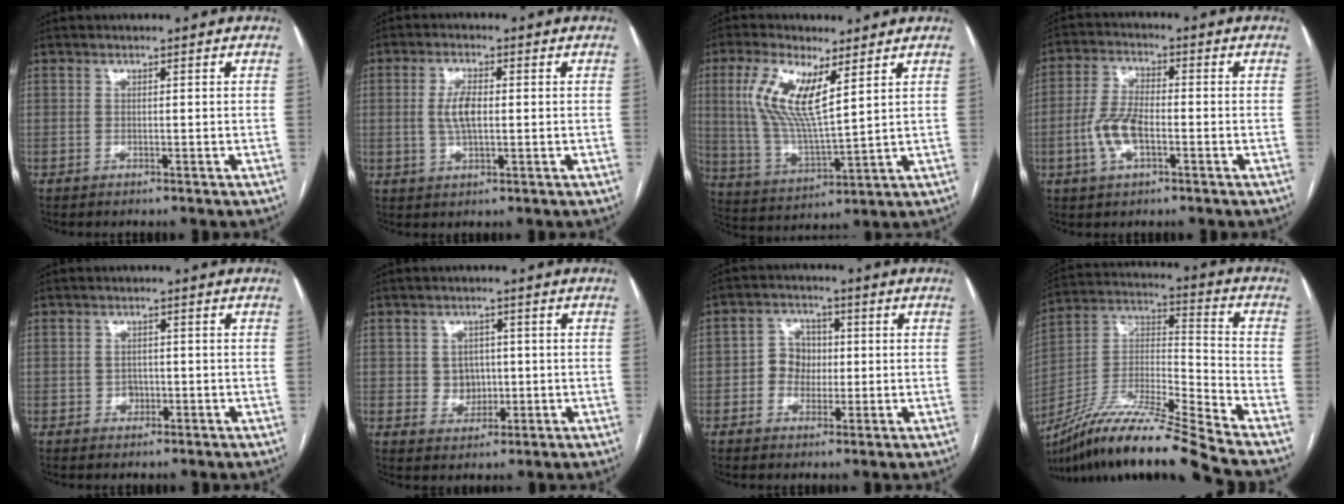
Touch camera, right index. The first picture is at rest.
{"total": 4.7, "force": [0.3, 1.6, 4.5], "torque": [-0.094, 0.005, 0.006]}
{"total": 12.1, "force": [4.8, 3.0, 10.7], "torque": [-0.237, 0.003, 0.098]}
{"total": 7.2, "force": [-2.2, 2.8, 6.3], "torque": [-0.140, 0.006, -0.042]}
{"total": 1.7, "force": [-0.3, 1.5, 0.6], "torque": [-0.009, 0.007, -0.001]}
{"total": 4.1, "force": [0.3, 3.8, 1.5], "torque": [-0.019, 0.011, 0.015]}
{"total": 4.8, "force": [-0.3, 4.3, 2.2], "torque": [-0.037, 0.020, -0.005]}
{"total": 19.8, "force": [-16.6, -1.4, 10.8], "torque": [-0.227, -0.008, -0.309]}